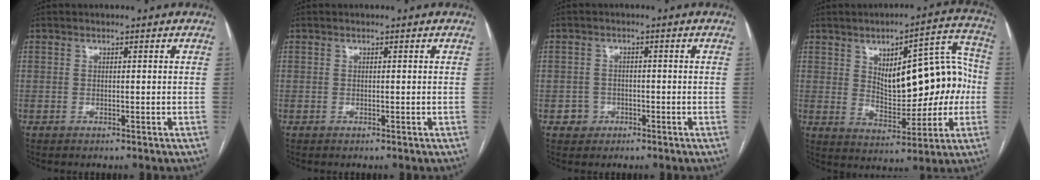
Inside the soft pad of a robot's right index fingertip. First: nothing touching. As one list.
[{"total": 0.0}, {"total": 2.6, "force": [-0.9, 2.5, 0.0], "torque": [0.008, 0.013, -0.013]}, {"total": 16.1, "force": [1.1, 6.8, 14.6], "torque": [-0.192, 0.039, 0.031]}]